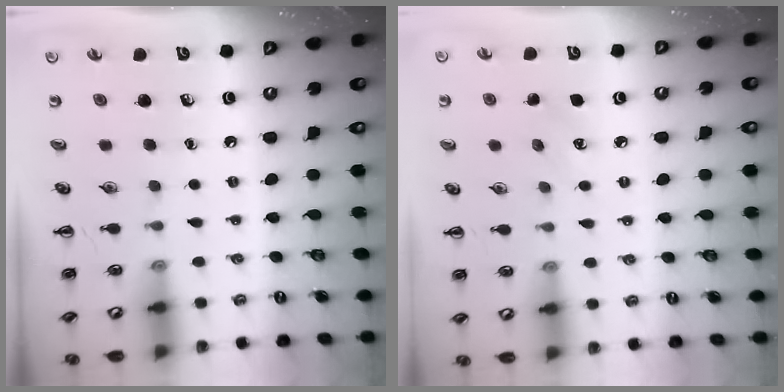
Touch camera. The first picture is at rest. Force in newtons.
{"total": 4.2, "press": 4.1, "slide": 1.2}